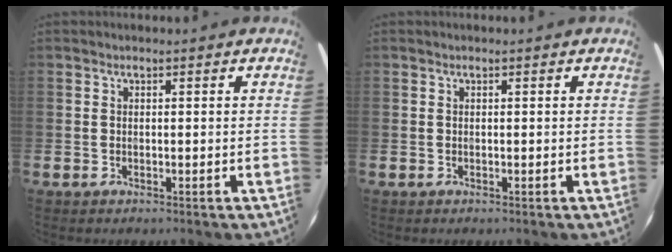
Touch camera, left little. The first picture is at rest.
{"total": 0.0}